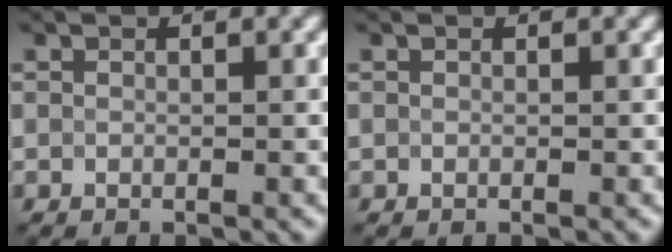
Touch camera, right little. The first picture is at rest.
{"total": 0.0}